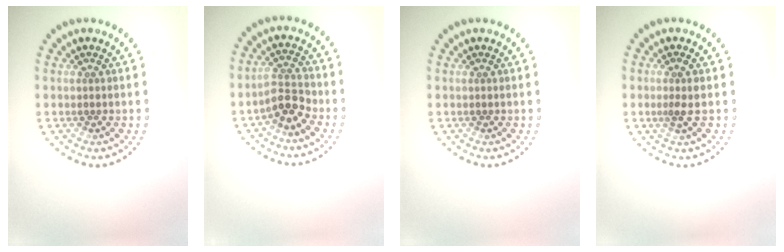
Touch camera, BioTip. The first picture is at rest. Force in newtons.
{"total": 2.8, "press": 2.5, "slide": 1.2}
{"total": 0.0}
{"total": 1.2, "press": 1.0, "slide": 0.7}